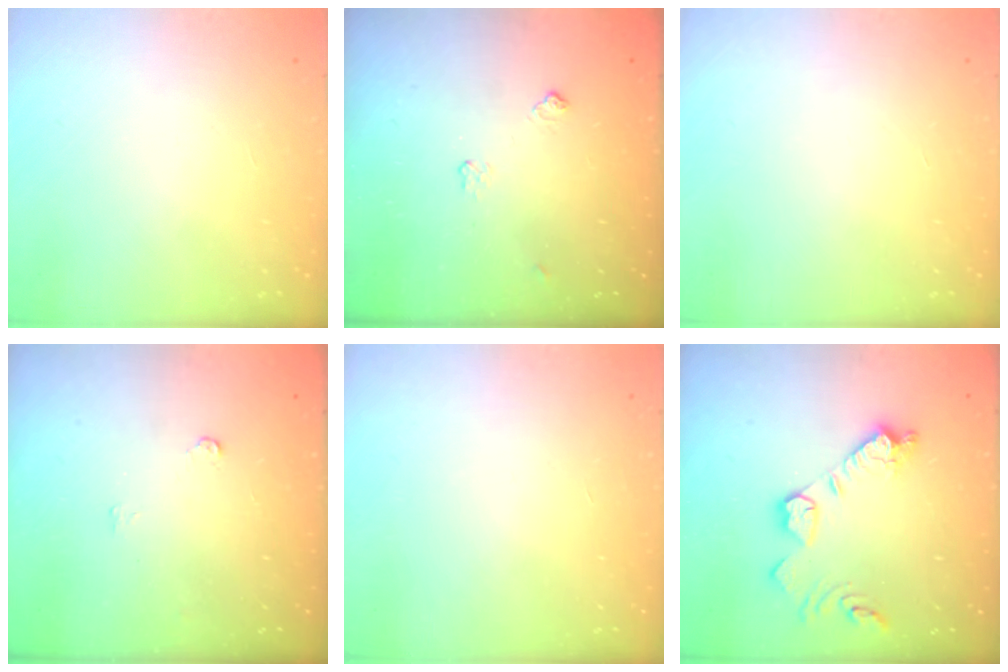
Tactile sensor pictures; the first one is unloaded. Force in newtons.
{"total": 3.8, "press": 3.8, "slide": 0.5}
{"total": 0.0}
{"total": 3.3, "press": 3.3, "slide": 0.4}
{"total": 0.0}
{"total": 14.1, "press": 14.1, "slide": 1.1}